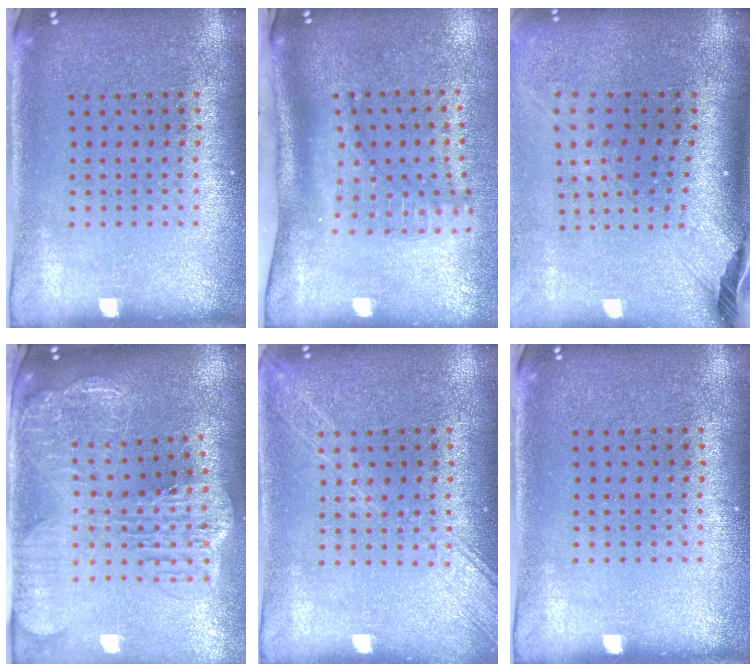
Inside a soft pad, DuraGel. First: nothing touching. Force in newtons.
{"total": 2.2, "press": 1.5, "slide": 1.6}
{"total": 2.7, "press": 2.0, "slide": 1.8}
{"total": 3.4, "press": 2.7, "slide": 2.0}
{"total": 3.0, "press": 3.0, "slide": 0.5}
{"total": 0.0}